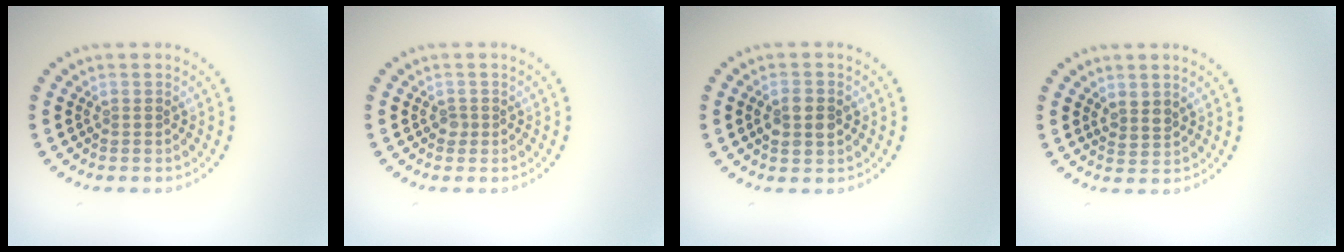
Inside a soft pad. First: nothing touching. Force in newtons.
{"total": 0.6, "press": 0.5, "slide": 0.4}
{"total": 2.7, "press": 2.7, "slide": 0.2}
{"total": 1.5, "press": 1.3, "slide": 0.8}